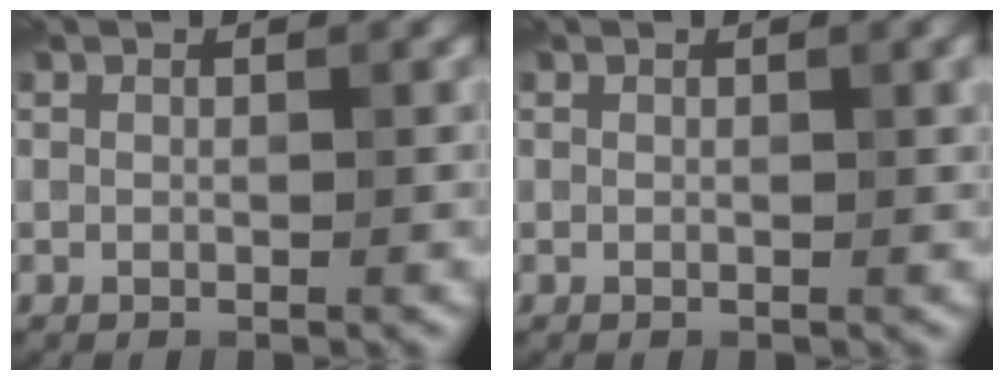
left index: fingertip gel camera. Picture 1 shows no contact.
{"total": 0.9, "force": [0.2, 0.1, 0.8], "torque": [-0.011, 0.002, 0.002]}